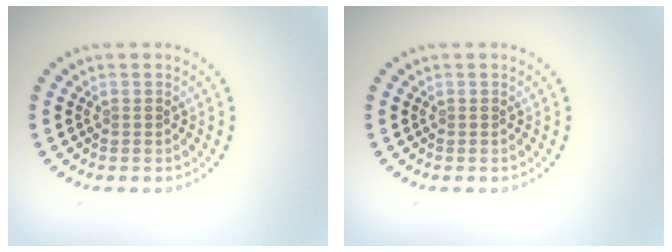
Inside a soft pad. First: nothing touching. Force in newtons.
{"total": 0.0}